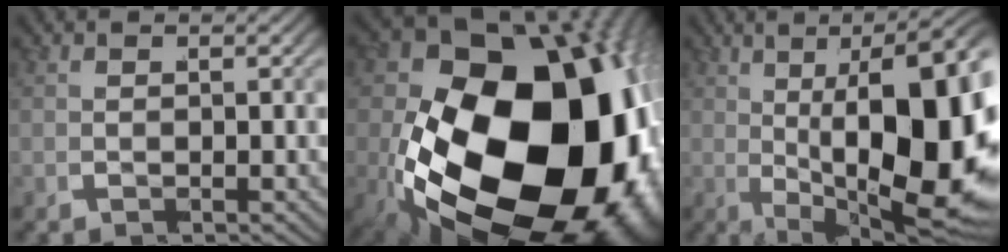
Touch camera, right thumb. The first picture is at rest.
{"total": 38.1, "force": [-3.5, 24.9, 28.6], "torque": [-0.462, -0.094, -0.006]}
{"total": 19.2, "force": [-0.7, 9.4, 16.7], "torque": [-0.247, -0.045, 0.025]}